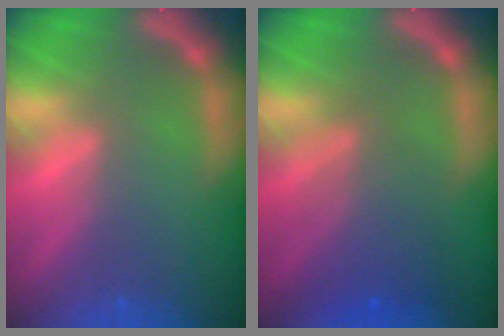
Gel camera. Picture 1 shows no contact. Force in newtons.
{"total": 5.1}